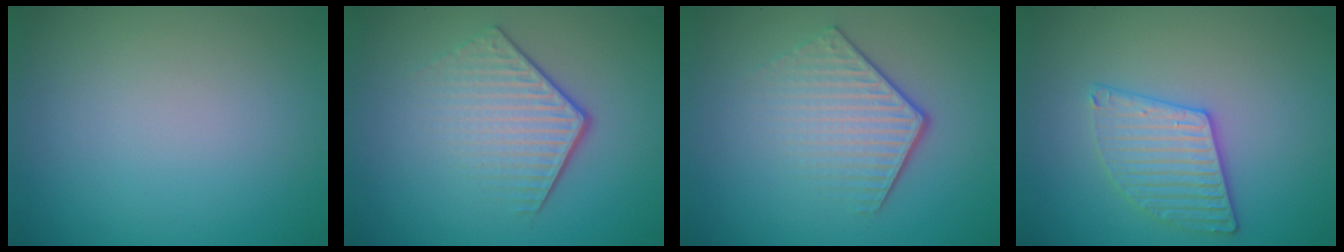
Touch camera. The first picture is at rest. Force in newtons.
{"total": 4.3, "press": 2.8, "slide": 3.3}
{"total": 4.1, "press": 2.9, "slide": 3.0}
{"total": 3.2, "press": 3.2, "slide": 0.6}